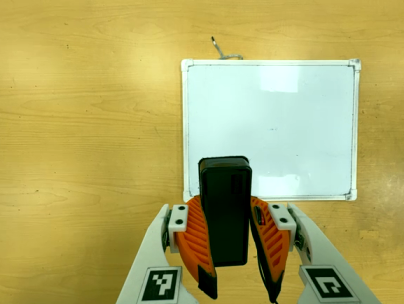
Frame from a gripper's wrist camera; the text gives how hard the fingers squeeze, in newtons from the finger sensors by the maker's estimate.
{"total": 8.5, "left": 7.6, "right": 9.3}